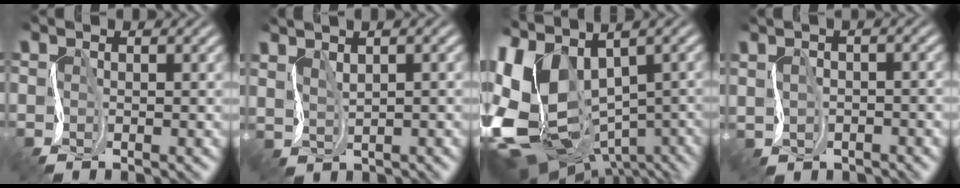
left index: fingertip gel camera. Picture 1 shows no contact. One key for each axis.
{"total": 1.4, "fx": 0.6, "fy": -1.2, "fz": -0.4, "tx": -0.004, "ty": -0.006, "tz": 0.022}
{"total": 11.9, "fx": -1.8, "fy": 7.1, "fz": 9.4, "tx": -0.212, "ty": -0.029, "tz": 0.019}
{"total": 0.7, "fx": -0.7, "fy": -0.1, "fz": 0.0, "tx": -0.005, "ty": -0.013, "tz": -0.001}